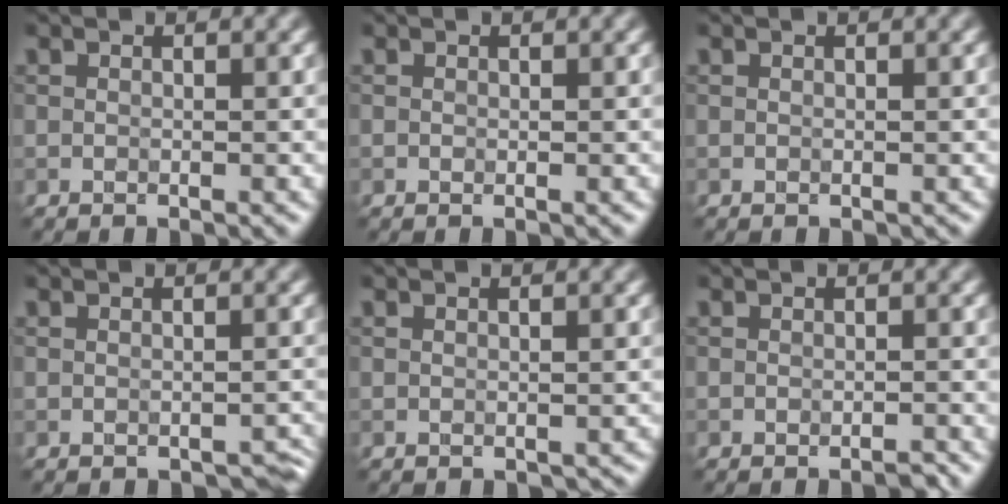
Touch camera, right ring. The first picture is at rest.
{"total": 0.0}
{"total": 0.0}
{"total": 2.2, "force": [-1.7, 1.0, 0.9], "torque": [-0.013, 0.007, -0.012]}
{"total": 1.0, "force": [-0.7, 0.6, 0.5], "torque": [-0.004, 0.001, -0.004]}
{"total": 0.8, "force": [-0.8, 0.0, 0.3], "torque": [0.001, 0.005, -0.010]}